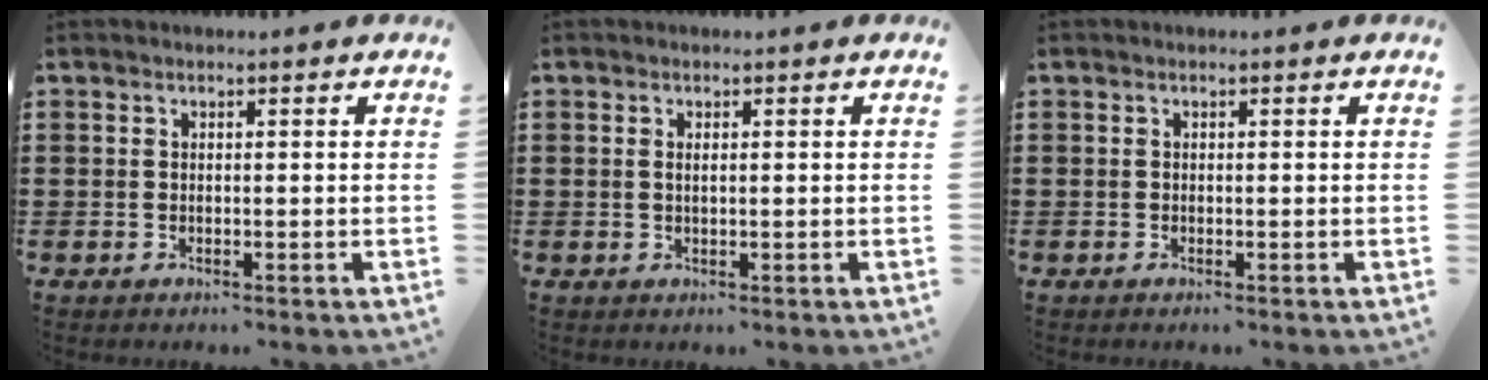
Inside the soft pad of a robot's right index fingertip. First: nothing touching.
{"total": 0.8, "force": [0.2, 0.2, 0.7], "torque": [-0.015, 0.000, 0.004]}
{"total": 0.0}